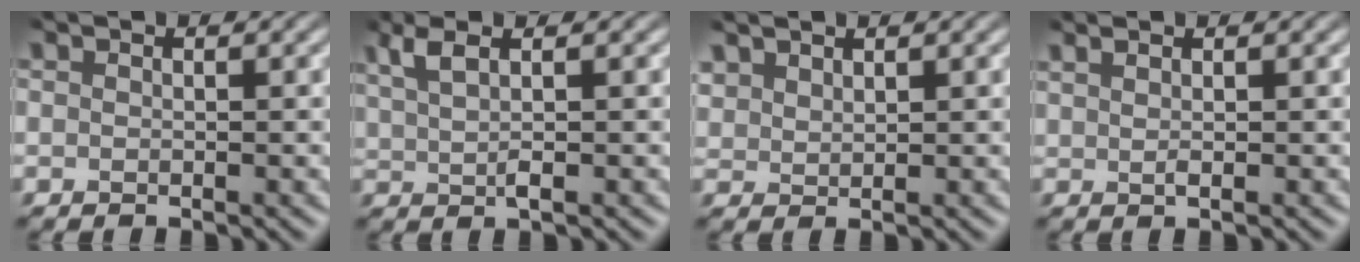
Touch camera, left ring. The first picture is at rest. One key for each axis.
{"total": 2.7, "fx": 1.5, "fy": 0.2, "fz": 2.2, "tx": -0.054, "ty": 0.005, "tz": 0.036}
{"total": 1.8, "fx": 1.6, "fy": 0.4, "fz": 0.5, "tx": -0.019, "ty": 0.008, "tz": 0.041}
{"total": 1.4, "fx": 1.1, "fy": 0.0, "fz": 0.9, "tx": -0.014, "ty": 0.004, "tz": 0.020}